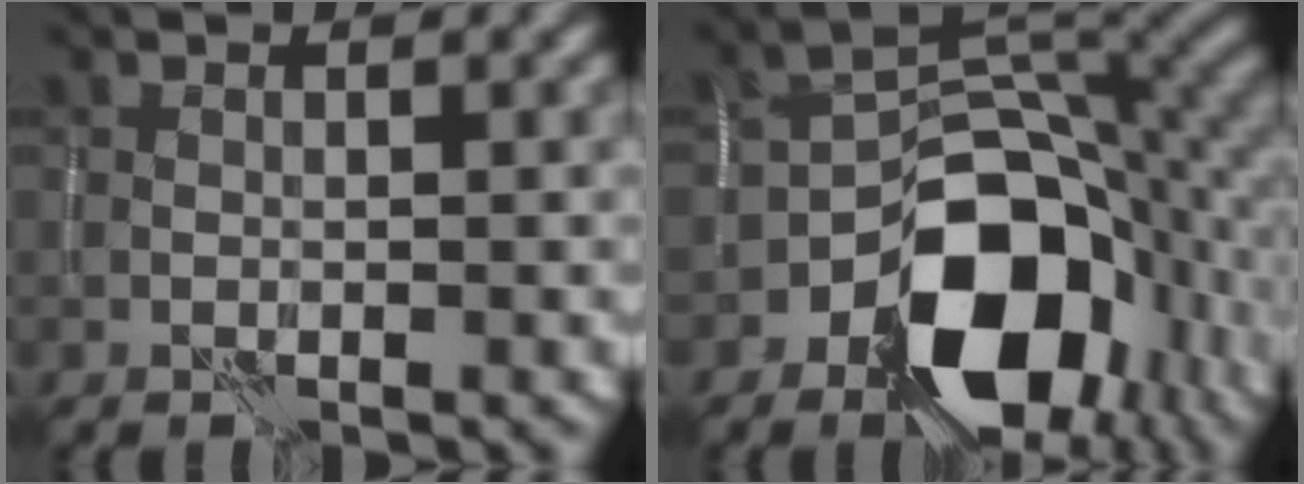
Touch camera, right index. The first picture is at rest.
{"total": 13.0, "force": [-5.8, 7.8, 8.5], "torque": [-0.116, -0.005, -0.096]}